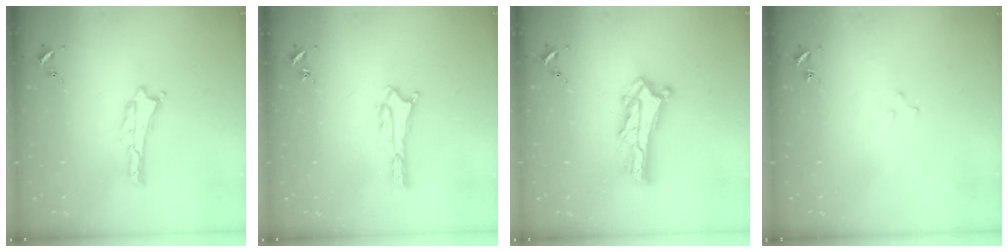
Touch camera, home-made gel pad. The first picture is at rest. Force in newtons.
{"total": 1.7, "press": 1.7, "slide": 0.3}
{"total": 7.2, "press": 7.1, "slide": 0.6}
{"total": 1.9, "press": 1.9, "slide": 0.1}